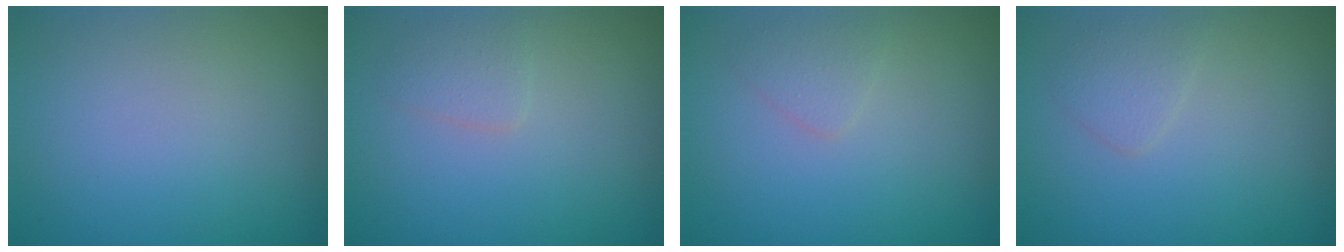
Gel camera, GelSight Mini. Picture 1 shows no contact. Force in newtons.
{"total": 1.4, "press": 1.4, "slide": 0.0}
{"total": 1.2, "press": 1.2, "slide": 0.0}
{"total": 1.5, "press": 1.5, "slide": 0.1}